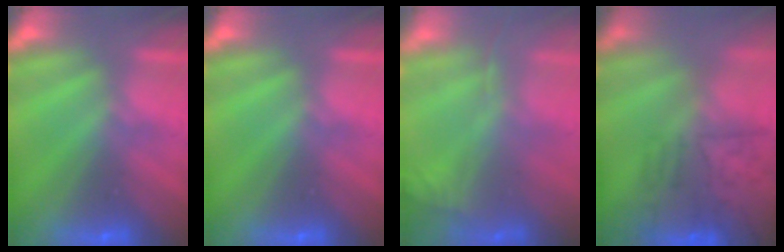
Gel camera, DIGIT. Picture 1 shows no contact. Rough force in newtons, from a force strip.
{"total": 0.0}
{"total": 1.1}
{"total": 8.6}